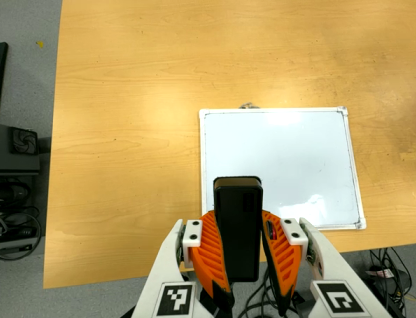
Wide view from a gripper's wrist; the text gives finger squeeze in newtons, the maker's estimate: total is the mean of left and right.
{"total": 9.7, "left": 6.7, "right": 12.6}